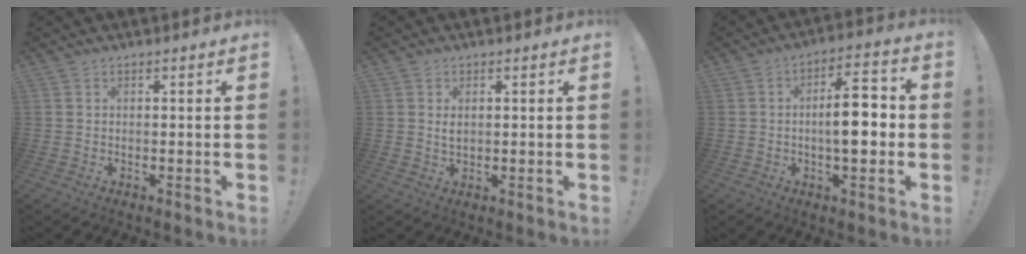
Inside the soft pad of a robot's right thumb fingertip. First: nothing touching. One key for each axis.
{"total": 2.0, "fx": 0.6, "fy": 1.0, "fz": 1.6, "tx": -0.027, "ty": -0.001, "tz": 0.009}
{"total": 11.7, "fx": -1.2, "fy": 4.6, "fz": 10.7, "tx": -0.155, "ty": 0.008, "tz": -0.026}